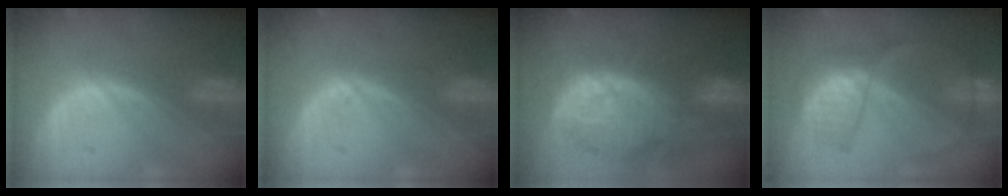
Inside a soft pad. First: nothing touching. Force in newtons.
{"total": 0.9, "press": 0.8, "slide": 0.2}
{"total": 12.8, "press": 11.3, "slide": 5.8}
{"total": 6.3, "press": 6.2, "slide": 0.8}